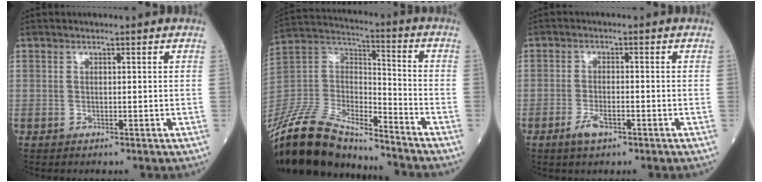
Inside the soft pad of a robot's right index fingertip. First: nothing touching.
{"total": 21.0, "force": [-18.5, 4.7, 8.8], "torque": [-0.199, 0.010, -0.347]}
{"total": 3.3, "force": [-1.8, 1.0, 2.6], "torque": [-0.053, -0.001, -0.033]}